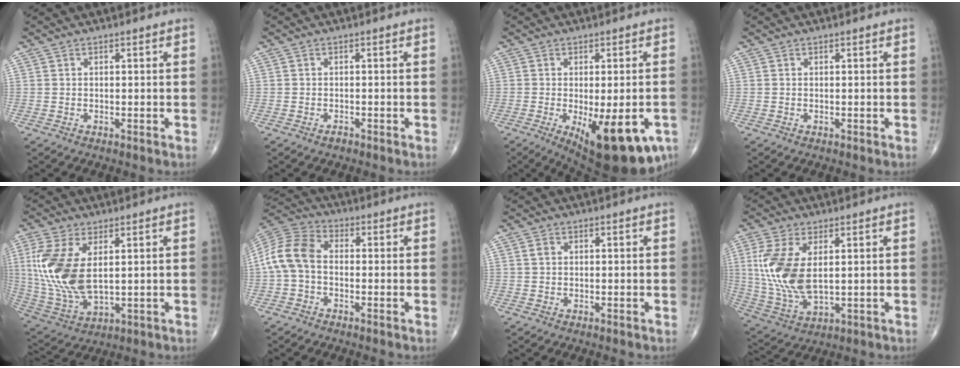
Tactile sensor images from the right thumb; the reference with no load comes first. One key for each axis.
{"total": 0.8, "fx": -0.6, "fy": 0.4, "fz": 0.2, "tx": -0.005, "ty": 0.002, "tz": -0.011}
{"total": 16.6, "fx": -6.6, "fy": 6.2, "fz": 13.9, "tx": -0.149, "ty": -0.008, "tz": -0.076}
{"total": 0.0}
{"total": 15.1, "fx": 2.7, "fy": 7.7, "fz": 12.7, "tx": -0.281, "ty": -0.013, "tz": 0.068}
{"total": 9.9, "fx": -0.8, "fy": 6.8, "fz": 7.2, "tx": -0.146, "ty": 0.027, "tz": -0.030}
{"total": 1.1, "fx": 0.3, "fy": 0.9, "fz": 0.6, "tx": -0.012, "ty": 0.003, "tz": 0.006}
{"total": 13.2, "fx": 2.2, "fy": 6.7, "fz": 11.2, "tx": -0.245, "ty": -0.011, "tz": 0.057}